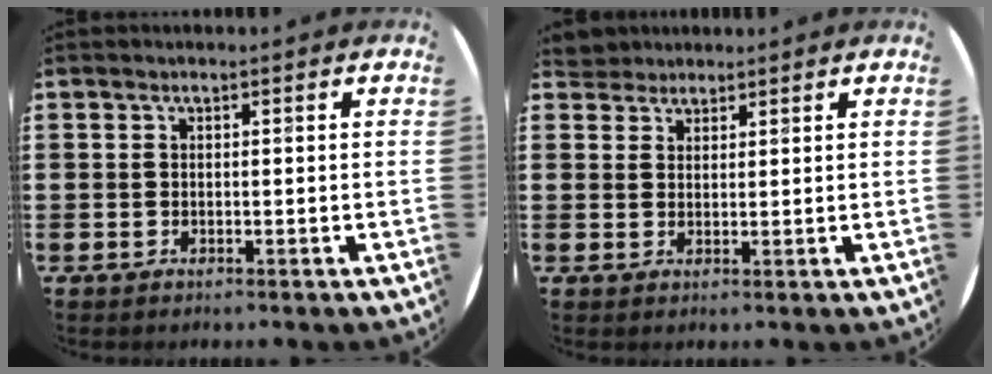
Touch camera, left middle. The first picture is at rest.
{"total": 2.6, "force": [2.4, 0.8, -0.2], "torque": [-0.002, 0.002, 0.048]}